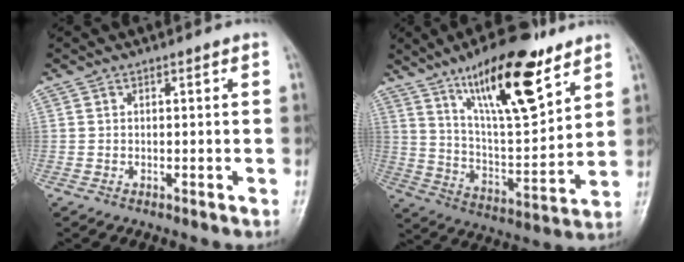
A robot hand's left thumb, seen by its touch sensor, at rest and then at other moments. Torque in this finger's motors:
{"motor_torque": [1.26, 1.28, 1.77, -1.00, 0.34]}